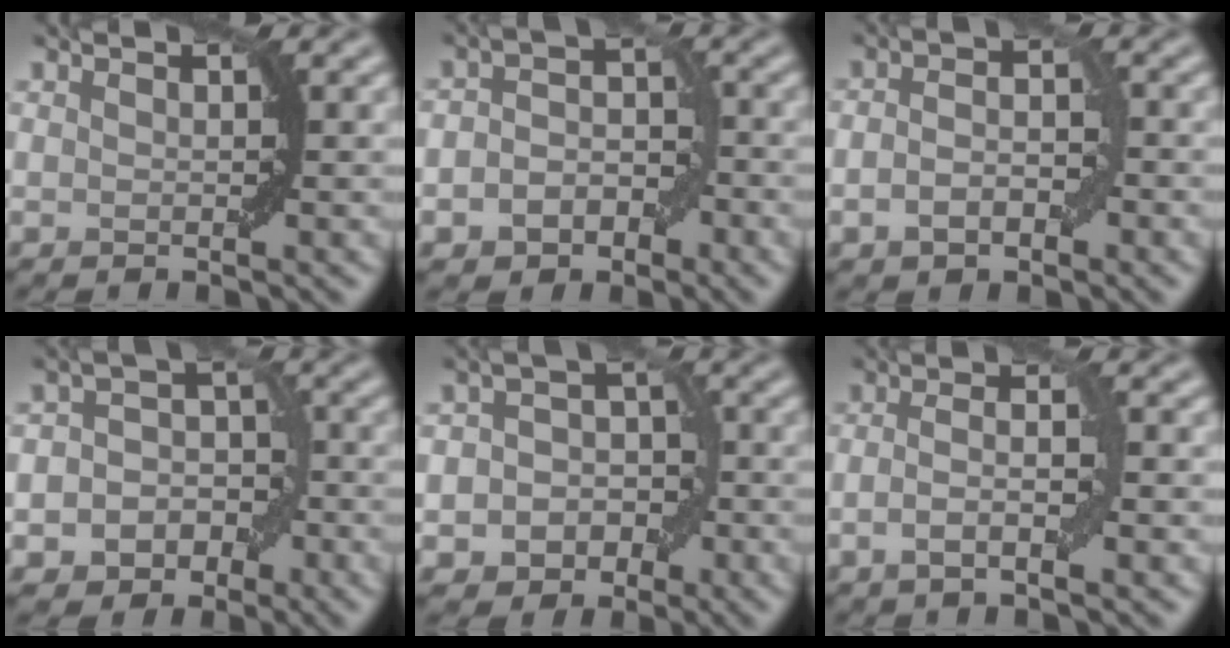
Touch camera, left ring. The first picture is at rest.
{"total": 4.2, "force": [-1.7, 3.1, 2.2], "torque": [-0.015, 0.001, -0.039]}
{"total": 3.0, "force": [-1.0, 1.8, 2.3], "torque": [-0.042, 0.002, -0.020]}
{"total": 5.6, "force": [-2.3, 4.7, 2.1], "torque": [-0.003, 0.014, -0.053]}
{"total": 5.3, "force": [-1.9, 4.5, 2.1], "torque": [-0.003, 0.011, -0.045]}
{"total": 3.2, "force": [-0.8, 0.8, 3.0], "torque": [-0.055, -0.001, -0.017]}